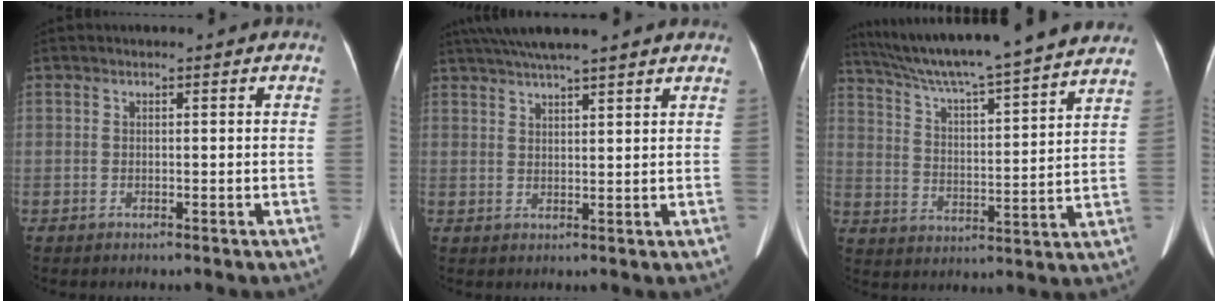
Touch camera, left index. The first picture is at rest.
{"total": 13.2, "force": [11.2, 0.9, 6.9], "torque": [-0.122, 0.044, 0.160]}
{"total": 24.0, "force": [21.3, 0.1, 10.9], "torque": [-0.186, -0.008, 0.307]}